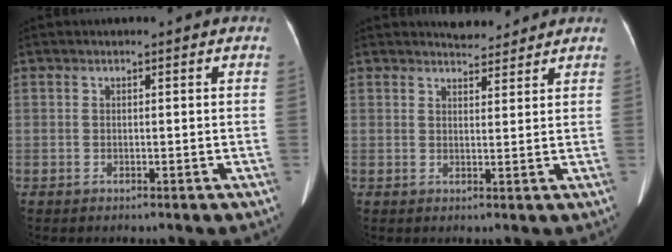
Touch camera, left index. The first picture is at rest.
{"total": 3.6, "force": [3.5, 0.9, 0.4], "torque": [-0.008, 0.006, 0.051]}